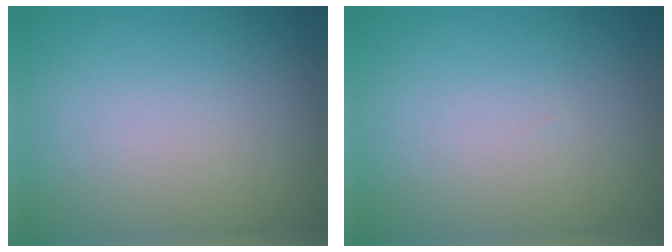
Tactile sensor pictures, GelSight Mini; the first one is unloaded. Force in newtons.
{"total": 0.0}